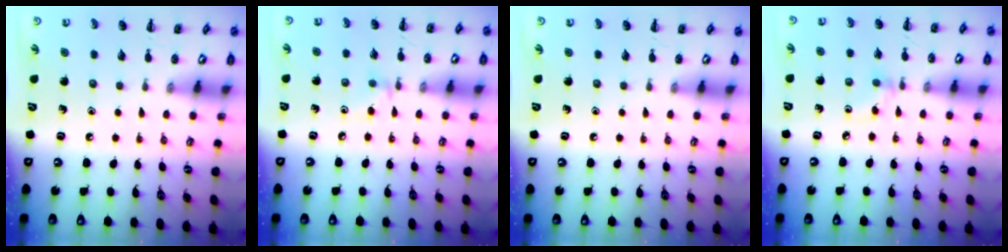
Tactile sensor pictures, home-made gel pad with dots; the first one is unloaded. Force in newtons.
{"total": 3.4, "press": 3.2, "slide": 1.2}
{"total": 0.0}
{"total": 3.1, "press": 2.9, "slide": 1.2}